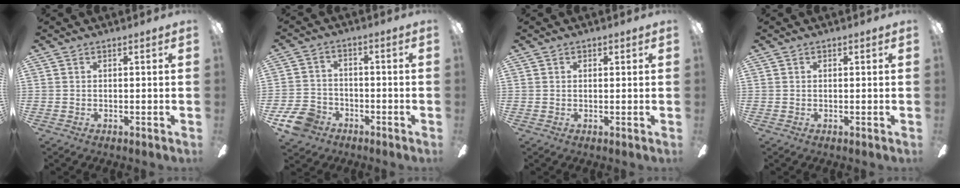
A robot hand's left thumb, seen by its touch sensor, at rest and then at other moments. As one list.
[{"total": 8.7, "force": [-5.3, 6.1, 3.4], "torque": [-0.083, 0.036, -0.099]}, {"total": 0.7, "force": [0.4, 0.6, 0.2], "torque": [0.004, 0.000, 0.005]}, {"total": 0.0}]